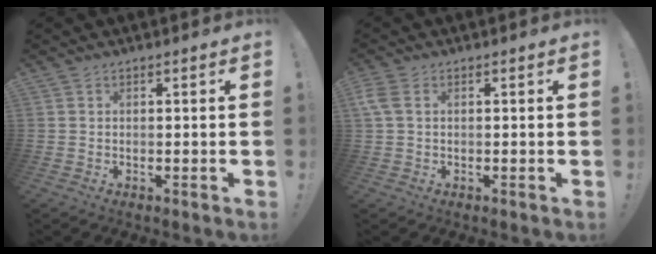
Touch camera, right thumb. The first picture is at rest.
{"total": 3.8, "force": [1.0, 2.3, 2.8], "torque": [-0.076, 0.005, 0.019]}